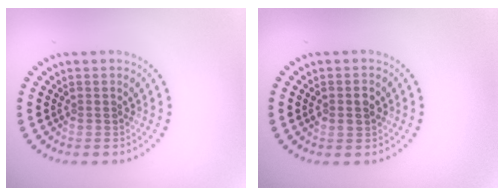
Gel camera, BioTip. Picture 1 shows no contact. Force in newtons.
{"total": 1.2, "press": 1.2, "slide": 0.1}